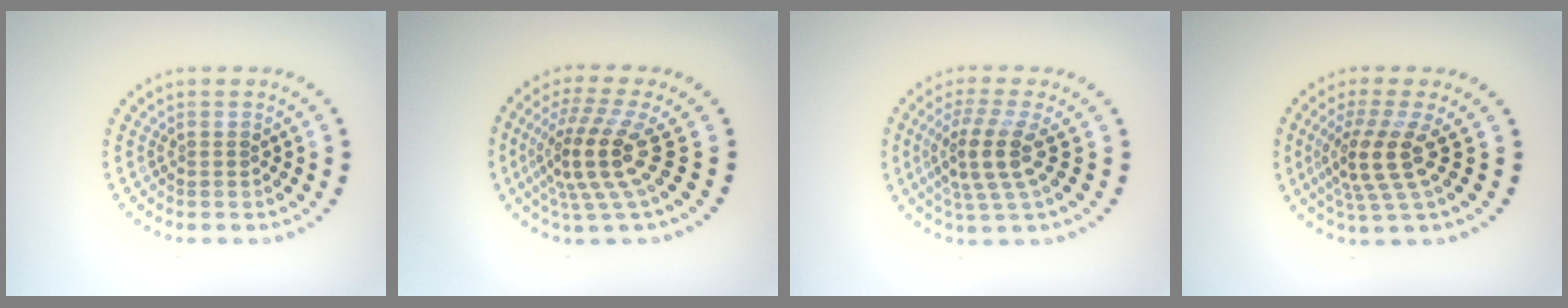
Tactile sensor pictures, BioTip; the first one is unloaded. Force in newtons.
{"total": 5.0, "press": 3.6, "slide": 3.4}
{"total": 4.0, "press": 3.2, "slide": 2.3}
{"total": 4.2, "press": 3.1, "slide": 2.8}